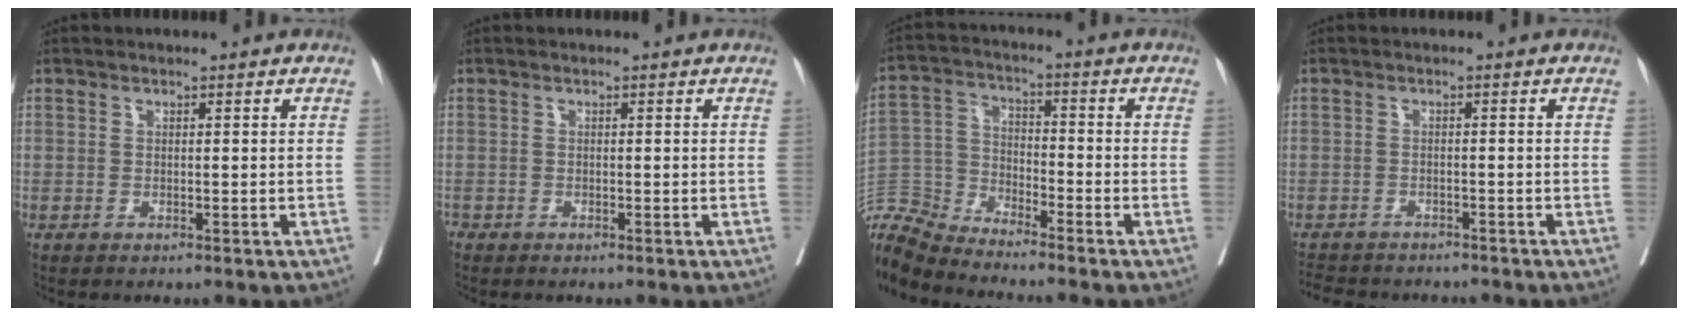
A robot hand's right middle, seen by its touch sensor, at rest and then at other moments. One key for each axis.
{"total": 0.5, "fx": -0.4, "fy": 0.3, "fz": 0.0, "tx": -0.008, "ty": -0.001, "tz": -0.011}
{"total": 9.2, "fx": -9.2, "fy": -0.4, "fz": 0.5, "tx": -0.020, "ty": 0.012, "tz": -0.185}
{"total": 8.0, "fx": -7.2, "fy": 2.6, "fz": 2.3, "tx": -0.048, "ty": -0.004, "tz": -0.098}